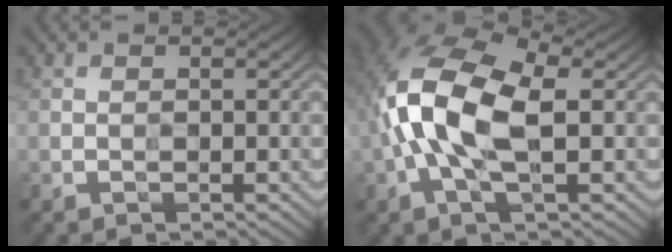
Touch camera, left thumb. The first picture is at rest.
{"total": 11.7, "force": [-0.1, 5.7, 10.2], "torque": [-0.243, 0.019, -0.008]}